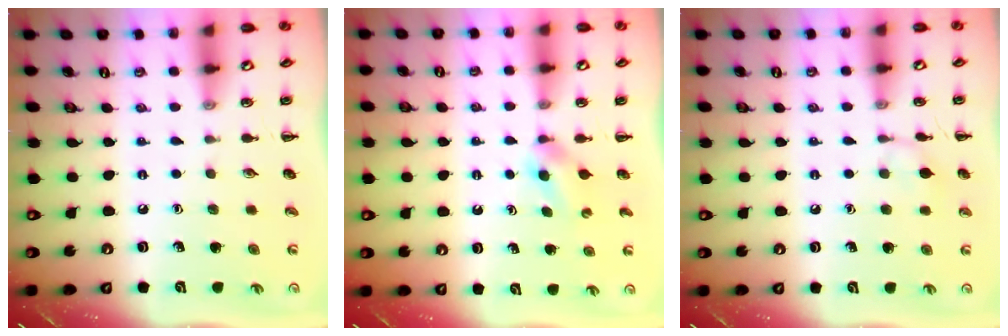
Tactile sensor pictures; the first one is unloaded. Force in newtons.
{"total": 3.0, "press": 2.7, "slide": 1.3}
{"total": 7.0, "press": 6.8, "slide": 1.5}